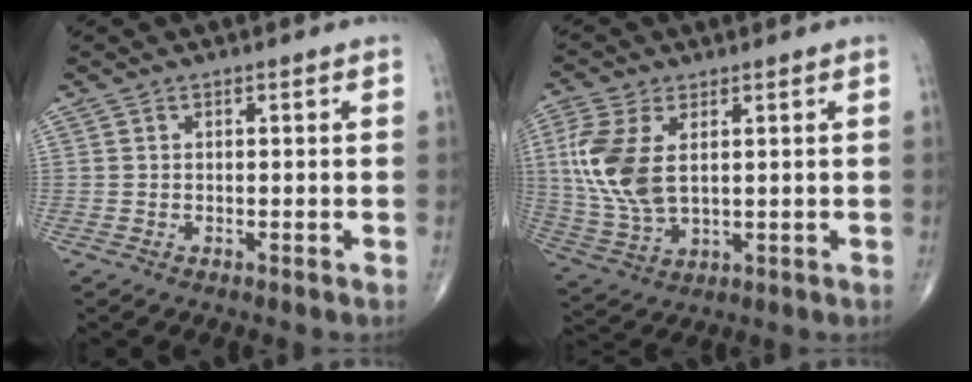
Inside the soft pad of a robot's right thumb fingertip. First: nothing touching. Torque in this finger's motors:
{"motor_torque": [0.21, 0.34, 1.21, 0.38, 0.12]}